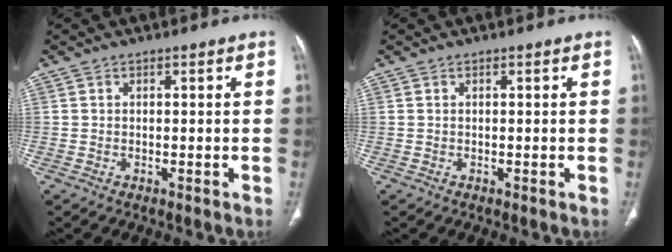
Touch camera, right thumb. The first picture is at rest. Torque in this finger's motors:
{"motor_torque": [-0.01, 0.01, -0.01, 0.01, 0.00]}